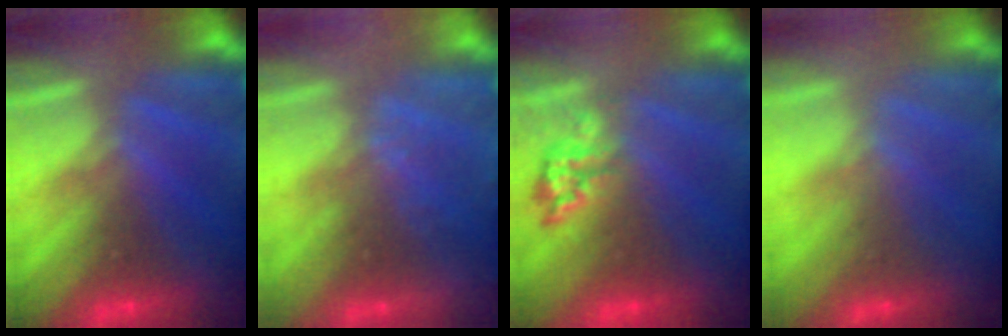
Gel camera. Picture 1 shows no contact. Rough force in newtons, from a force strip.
{"total": 2.4}
{"total": 2.4}
{"total": 2.1}